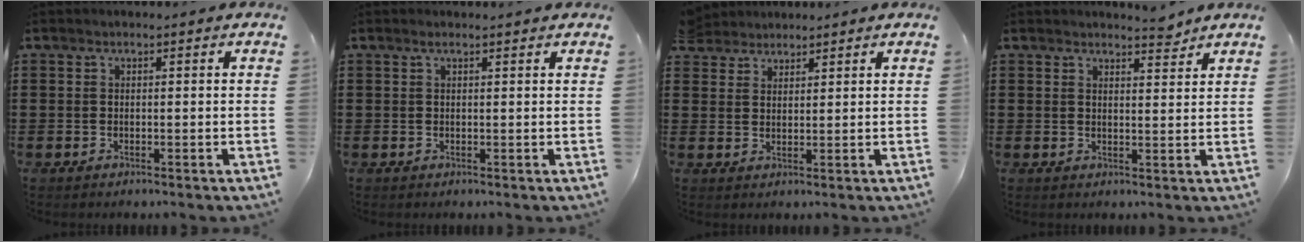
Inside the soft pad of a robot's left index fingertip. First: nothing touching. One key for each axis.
{"total": 0.9, "fx": 0.7, "fy": 0.1, "fz": 0.6, "tx": -0.013, "ty": -0.001, "tz": 0.013}
{"total": 2.6, "fx": 2.4, "fy": 0.9, "fz": -0.6, "tx": 0.001, "ty": 0.002, "tz": 0.046}
{"total": 3.3, "fx": 3.2, "fy": 0.3, "fz": 0.8, "tx": -0.015, "ty": -0.011, "tz": 0.057}